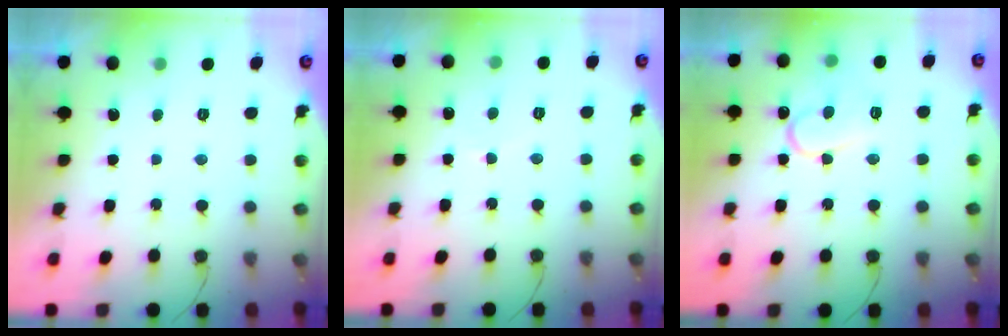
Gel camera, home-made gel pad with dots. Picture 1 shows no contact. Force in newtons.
{"total": 2.4, "press": 2.4, "slide": 0.2}
{"total": 14.1, "press": 14.1, "slide": 1.3}